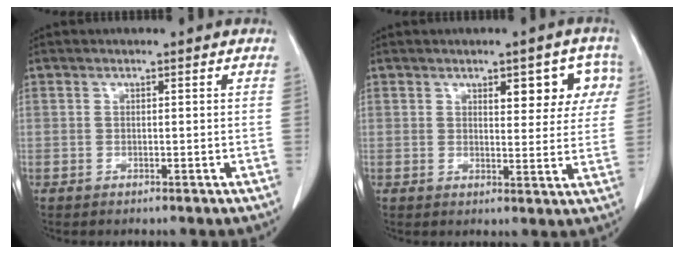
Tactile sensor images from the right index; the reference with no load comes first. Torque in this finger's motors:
{"motor_torque": [0.39, 0.34, 0.13, 0.03]}